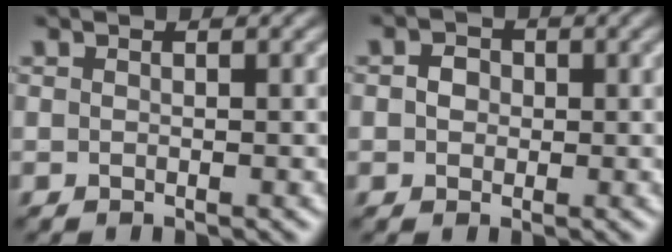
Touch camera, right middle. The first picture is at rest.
{"total": 1.7, "force": [0.1, 1.5, 0.8], "torque": [-0.014, 0.001, -0.004]}